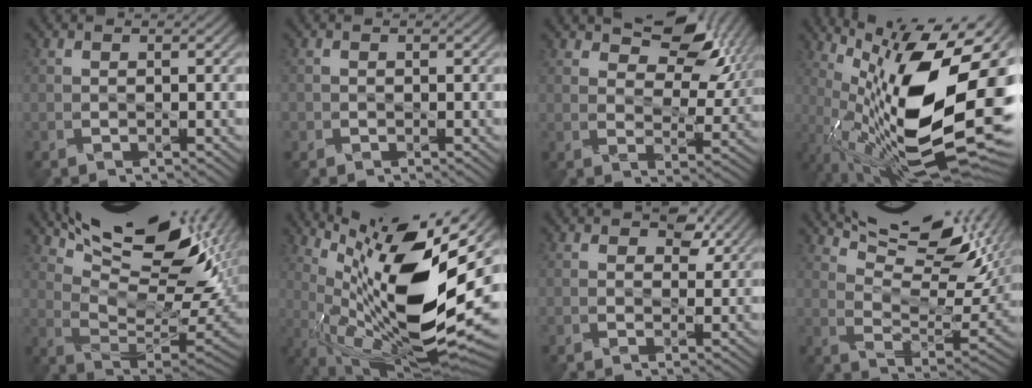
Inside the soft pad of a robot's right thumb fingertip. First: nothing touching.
{"total": 0.6, "force": [0.0, 0.5, -0.3], "torque": [0.009, -0.004, -0.006]}
{"total": 9.1, "force": [5.8, 4.4, 5.5], "torque": [-0.088, -0.001, 0.093]}
{"total": 19.6, "force": [2.3, 6.9, 18.2], "torque": [-0.302, -0.001, 0.042]}
{"total": 16.0, "force": [9.9, 5.0, 11.5], "torque": [-0.190, 0.006, 0.161]}
{"total": 18.3, "force": [4.8, 5.6, 16.7], "torque": [-0.294, 0.008, 0.096]}
{"total": 2.8, "force": [1.7, 1.8, 1.4], "torque": [-0.022, -0.003, 0.017]}
{"total": 15.9, "force": [11.2, 4.8, 10.2], "torque": [-0.176, 0.010, 0.161]}